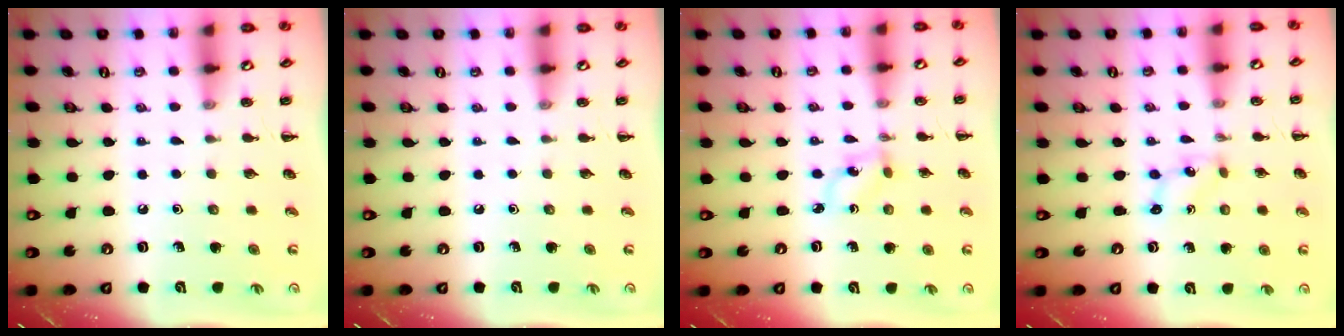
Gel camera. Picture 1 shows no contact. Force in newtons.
{"total": 0.0}
{"total": 1.5, "press": 1.4, "slide": 0.4}
{"total": 1.0, "press": 0.9, "slide": 0.3}